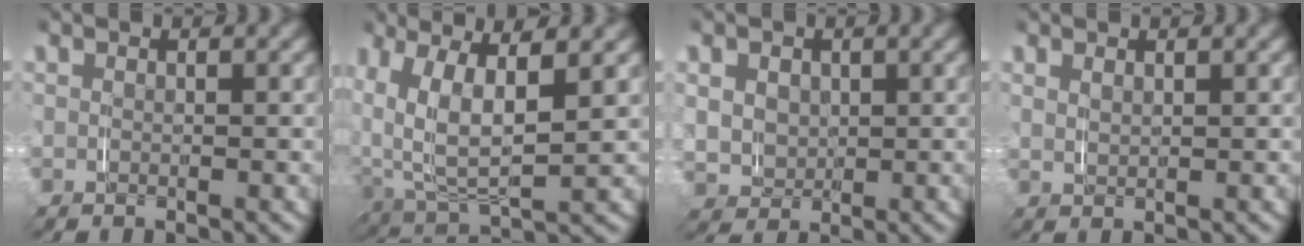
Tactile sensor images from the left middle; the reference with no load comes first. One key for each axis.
{"total": 4.5, "fx": 2.1, "fy": 2.7, "fz": 2.9, "tx": -0.062, "ty": 0.001, "tz": 0.028}
{"total": 4.3, "fx": -0.1, "fy": 4.3, "fz": 0.7, "tx": -0.025, "ty": -0.028, "tz": 0.005}
{"total": 1.1, "fx": 0.9, "fy": -0.5, "fz": -0.4, "tx": 0.009, "ty": 0.000, "tz": 0.017}